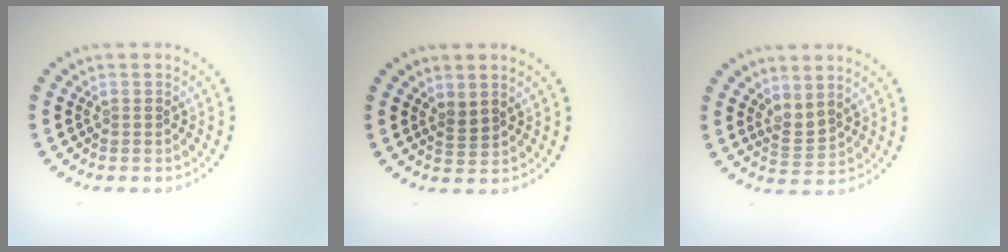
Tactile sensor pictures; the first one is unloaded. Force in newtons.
{"total": 1.2, "press": 1.0, "slide": 0.7}
{"total": 1.8, "press": 1.3, "slide": 1.1}